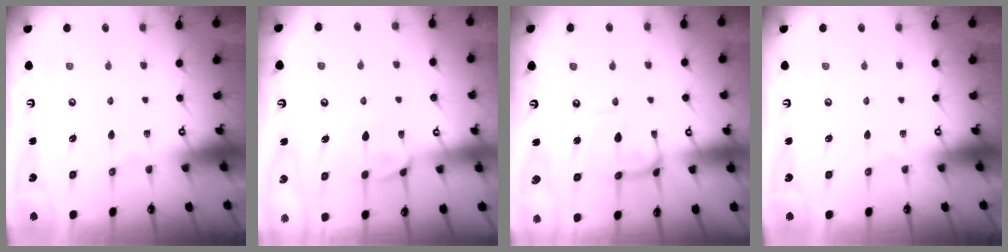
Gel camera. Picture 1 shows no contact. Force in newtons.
{"total": 3.7, "press": 3.4, "slide": 1.4}
{"total": 2.6, "press": 2.5, "slide": 0.6}
{"total": 0.0}